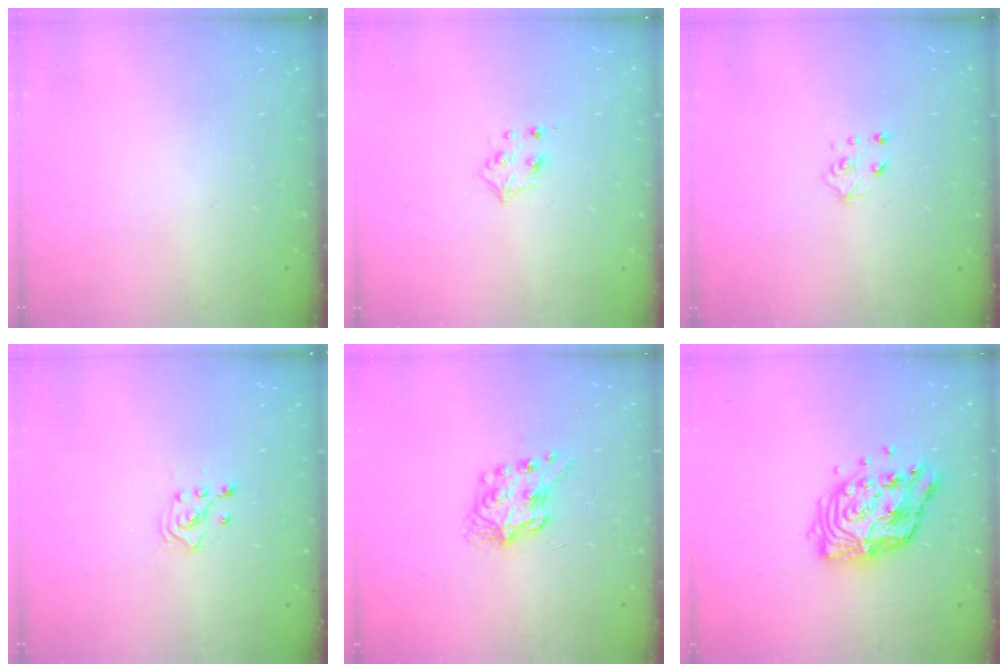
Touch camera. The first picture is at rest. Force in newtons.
{"total": 4.4, "press": 4.4, "slide": 0.6}
{"total": 4.3, "press": 4.3, "slide": 0.5}
{"total": 2.6, "press": 2.4, "slide": 1.0}
{"total": 8.4, "press": 8.3, "slide": 0.3}
{"total": 13.3, "press": 13.2, "slide": 1.1}